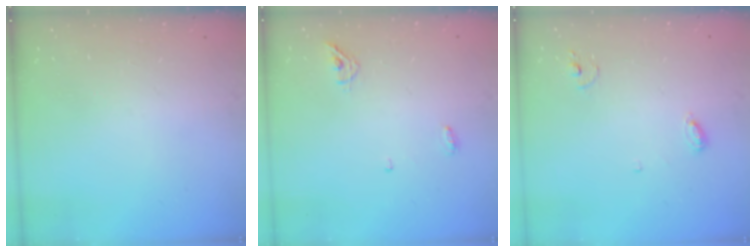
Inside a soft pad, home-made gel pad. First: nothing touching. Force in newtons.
{"total": 4.9, "press": 4.8, "slide": 1.0}
{"total": 4.7, "press": 4.7, "slide": 0.5}